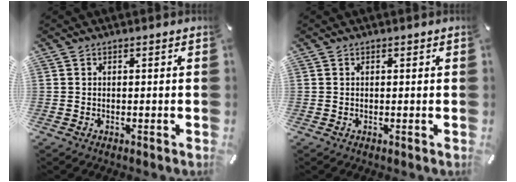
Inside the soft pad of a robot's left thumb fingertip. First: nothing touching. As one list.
[{"total": 0.0}]